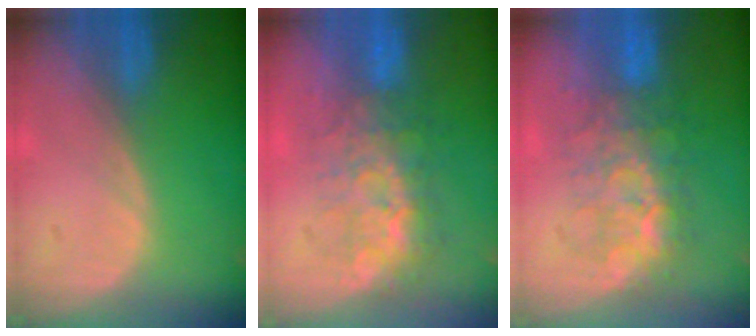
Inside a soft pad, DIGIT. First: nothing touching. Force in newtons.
{"total": 8.0, "press": 7.6, "slide": 2.4}
{"total": 7.8, "press": 7.7, "slide": 1.4}